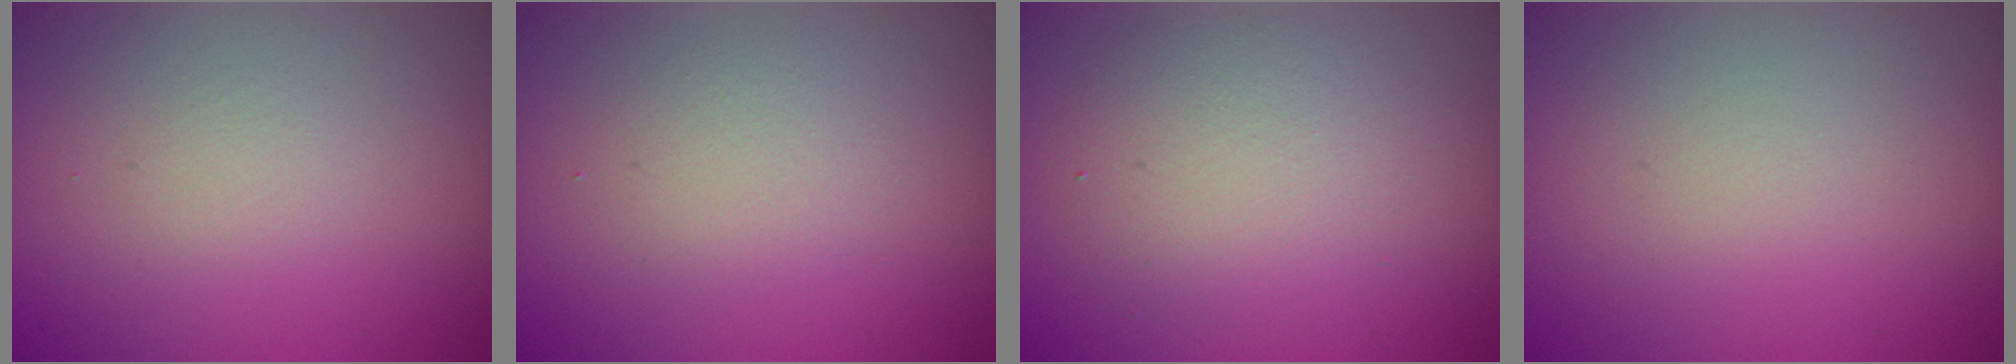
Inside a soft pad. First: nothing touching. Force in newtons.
{"total": 1.7, "press": 1.7, "slide": 0.0}
{"total": 2.5, "press": 2.5, "slide": 0.4}
{"total": 0.0}